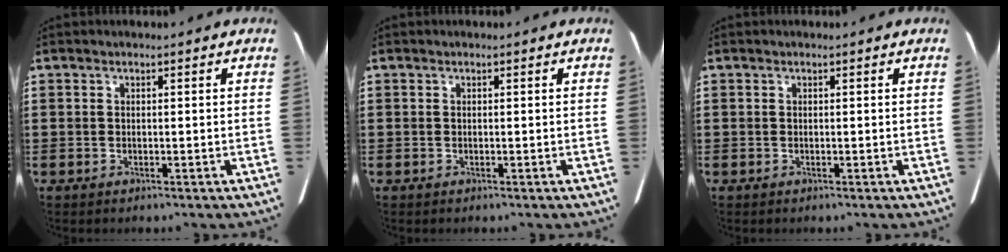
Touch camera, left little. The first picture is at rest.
{"total": 0.0}
{"total": 0.0}